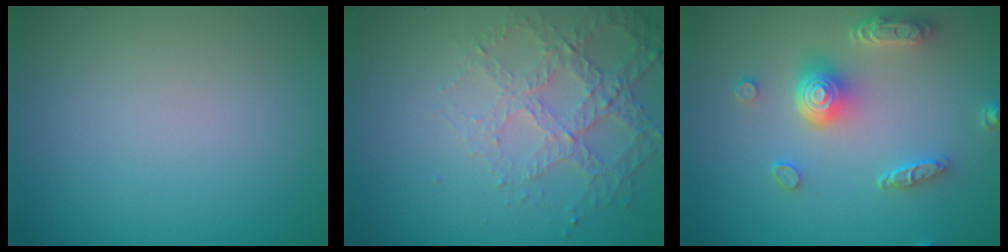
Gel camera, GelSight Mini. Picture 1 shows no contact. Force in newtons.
{"total": 4.3, "press": 3.2, "slide": 2.9}
{"total": 5.3, "press": 4.0, "slide": 3.4}